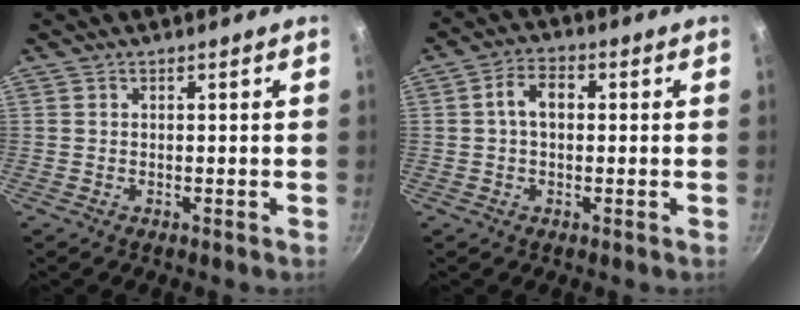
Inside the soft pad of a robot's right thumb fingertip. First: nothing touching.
{"total": 5.1, "force": [0.5, 3.4, 3.8], "torque": [-0.059, 0.015, 0.001]}